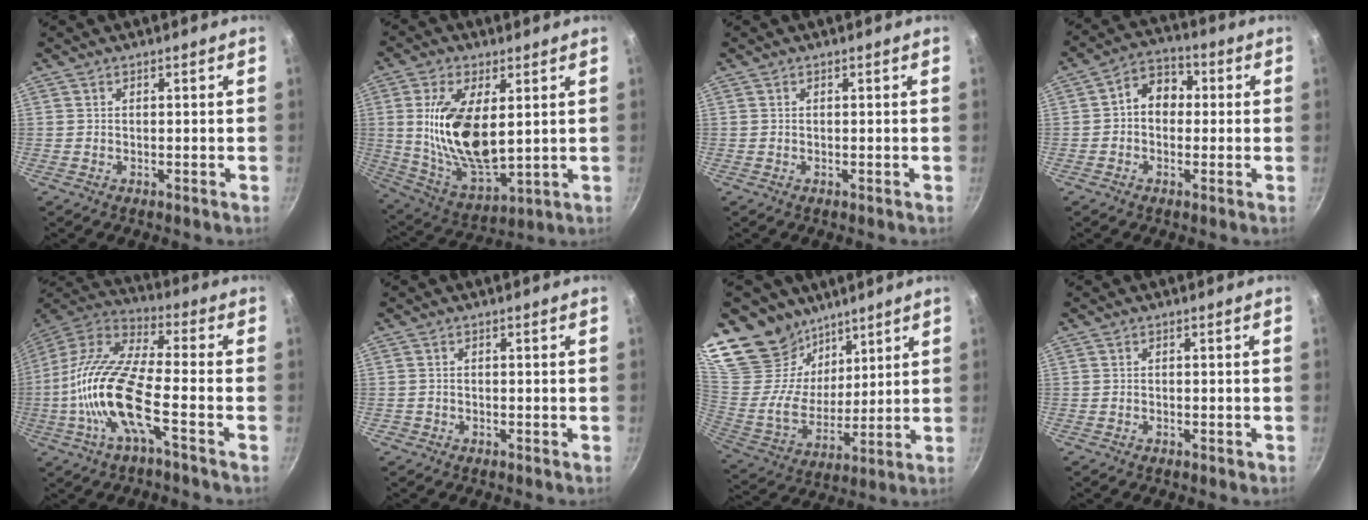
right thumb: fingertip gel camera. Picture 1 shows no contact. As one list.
[{"total": 17.2, "force": [2.9, 8.4, 14.8], "torque": [-0.269, -0.022, 0.065]}, {"total": 0.0}, {"total": 7.5, "force": [0.4, 5.9, 4.5], "torque": [-0.030, 0.021, -0.013]}, {"total": 17.1, "force": [-4.9, 5.1, 15.5], "torque": [-0.304, 0.040, -0.111]}, {"total": 0.7, "force": [-0.4, 0.5, 0.0], "torque": [-0.002, 0.006, -0.004]}, {"total": 20.7, "force": [15.9, 11.9, 5.8], "torque": [-0.090, -0.086, 0.306]}, {"total": 0.9, "force": [-0.5, -0.6, -0.4], "torque": [0.005, 0.000, -0.004]}]